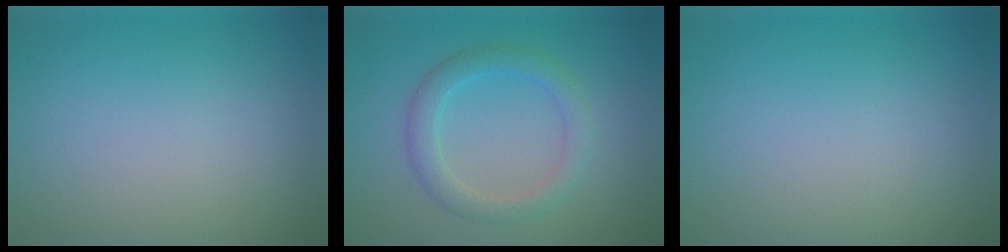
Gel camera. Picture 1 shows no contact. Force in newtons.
{"total": 2.9, "press": 2.9, "slide": 0.3}
{"total": 0.0}